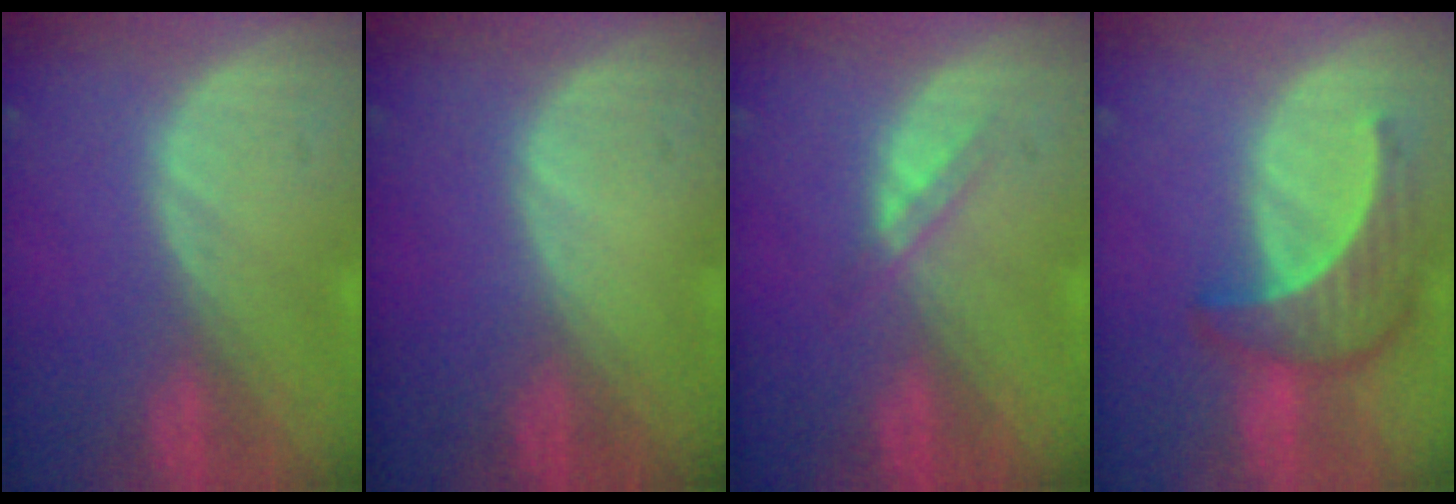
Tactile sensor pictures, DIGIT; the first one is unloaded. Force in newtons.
{"total": 0.0}
{"total": 1.8, "press": 1.8, "slide": 0.2}
{"total": 6.4, "press": 6.3, "slide": 0.7}